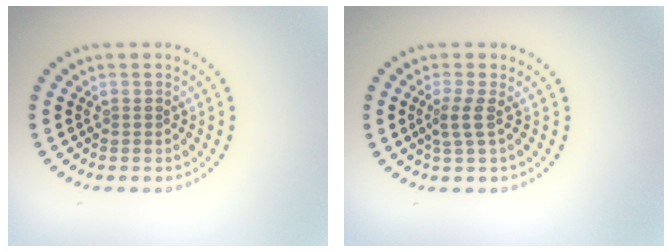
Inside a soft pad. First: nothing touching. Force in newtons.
{"total": 1.9, "press": 1.3, "slide": 1.3}